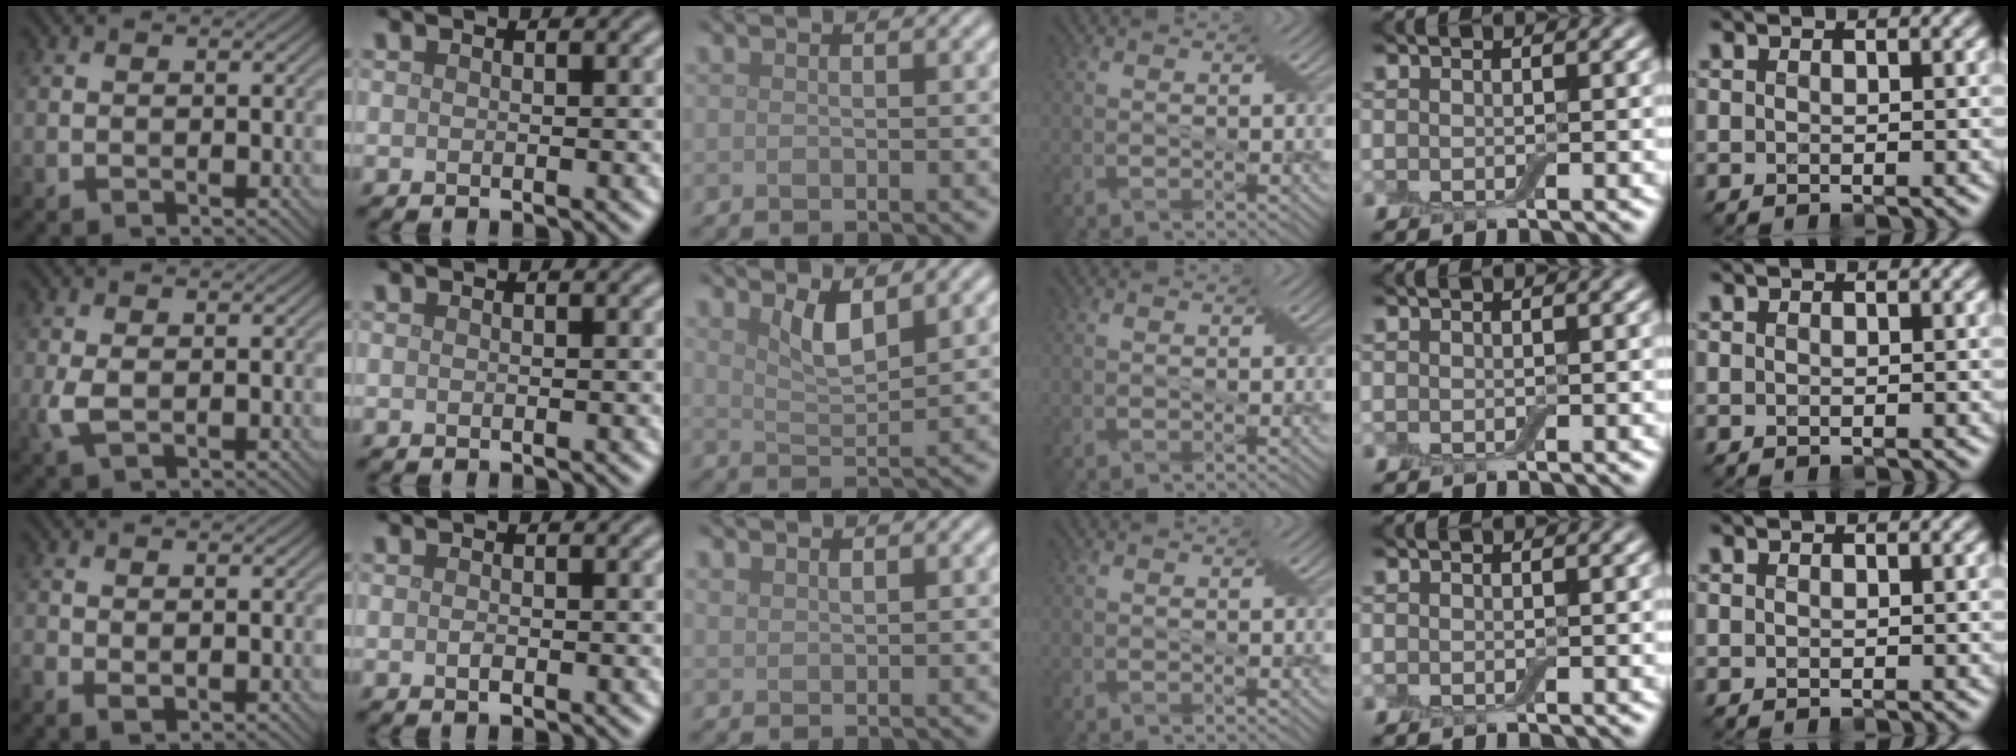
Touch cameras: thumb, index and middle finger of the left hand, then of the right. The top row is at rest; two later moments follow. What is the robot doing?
{"motion": "cut", "object": "aluminum foil"}